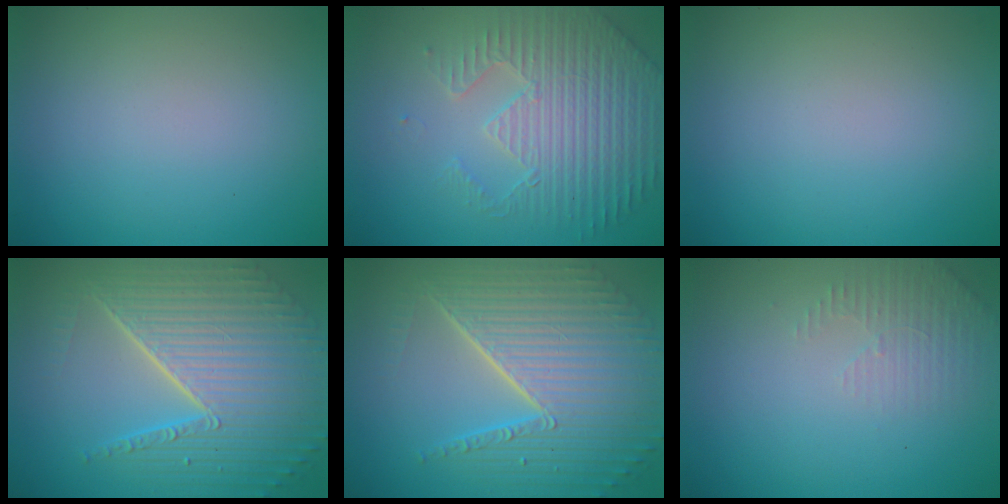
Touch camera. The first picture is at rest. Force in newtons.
{"total": 5.3, "press": 4.7, "slide": 2.4}
{"total": 0.0}
{"total": 9.9, "press": 6.3, "slide": 7.7}
{"total": 9.9, "press": 6.3, "slide": 7.7}
{"total": 1.9, "press": 1.8, "slide": 0.6}